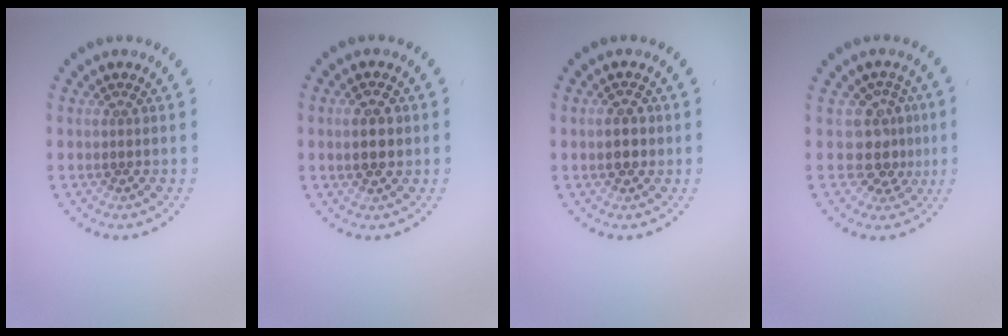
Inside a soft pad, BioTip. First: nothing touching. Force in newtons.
{"total": 2.8, "press": 2.8, "slide": 0.4}
{"total": 1.7, "press": 1.7, "slide": 0.1}
{"total": 3.2, "press": 2.5, "slide": 2.1}